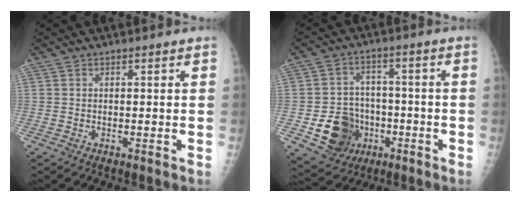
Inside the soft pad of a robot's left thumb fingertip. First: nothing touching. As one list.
[{"total": 12.2, "force": [-4.1, 10.2, 5.1], "torque": [-0.047, 0.023, -0.057]}]